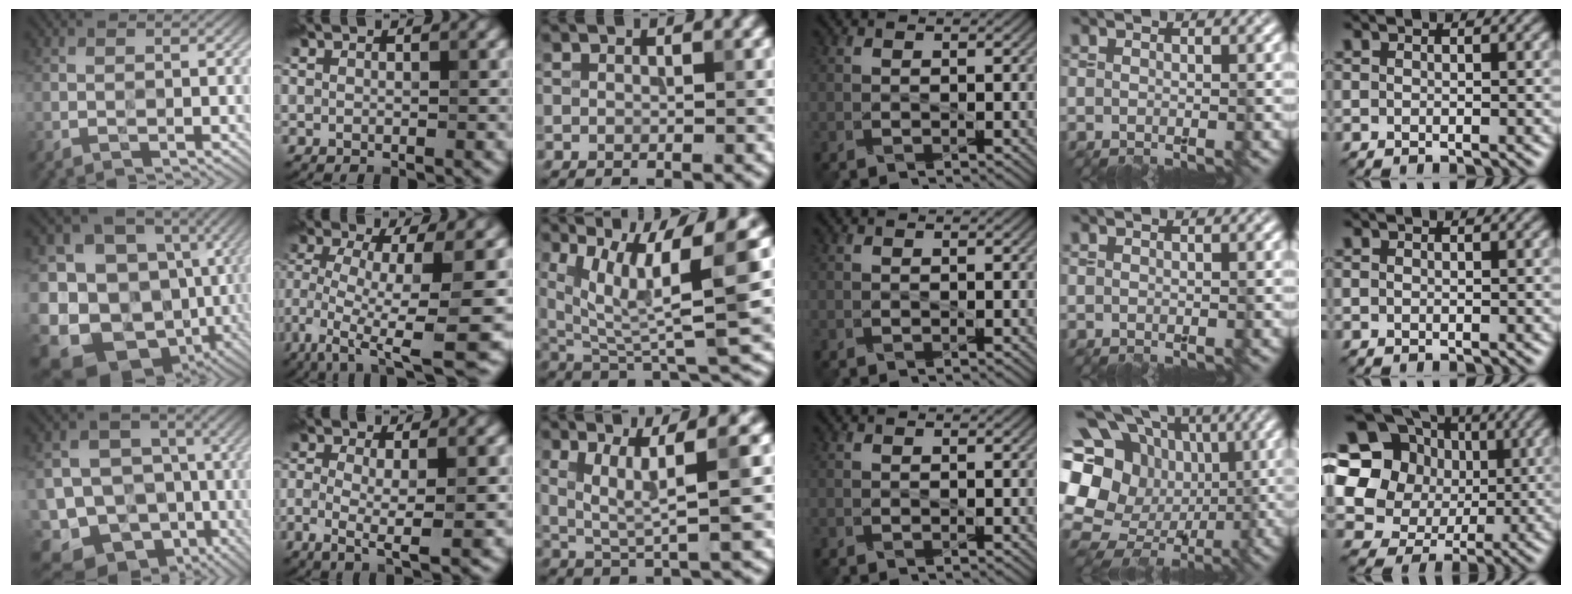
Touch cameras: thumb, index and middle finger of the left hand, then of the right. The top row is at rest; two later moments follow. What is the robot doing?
{"motion": "wipe", "object": "paper plate"}